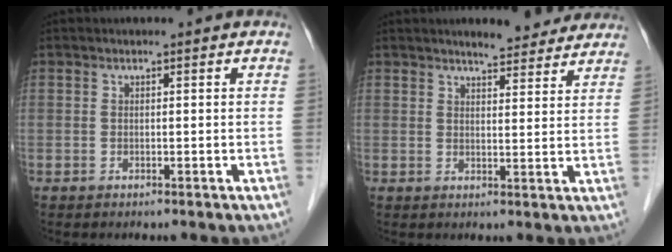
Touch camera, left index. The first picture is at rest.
{"total": 6.8, "force": [6.1, 1.5, 2.5], "torque": [-0.030, 0.000, 0.071]}